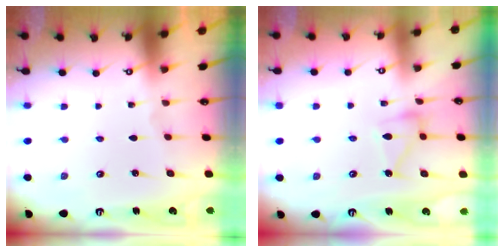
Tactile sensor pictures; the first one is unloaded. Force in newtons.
{"total": 11.3, "press": 11.3, "slide": 0.6}